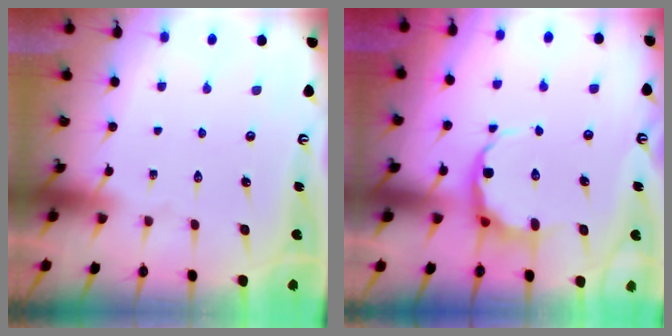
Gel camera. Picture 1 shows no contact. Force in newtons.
{"total": 7.7, "press": 7.5, "slide": 1.7}